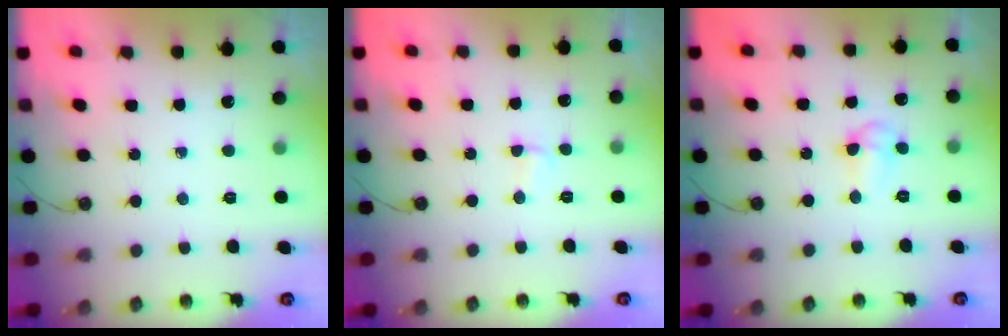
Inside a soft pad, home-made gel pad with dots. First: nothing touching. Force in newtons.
{"total": 4.6, "press": 3.1, "slide": 3.4}
{"total": 6.2, "press": 5.0, "slide": 3.7}